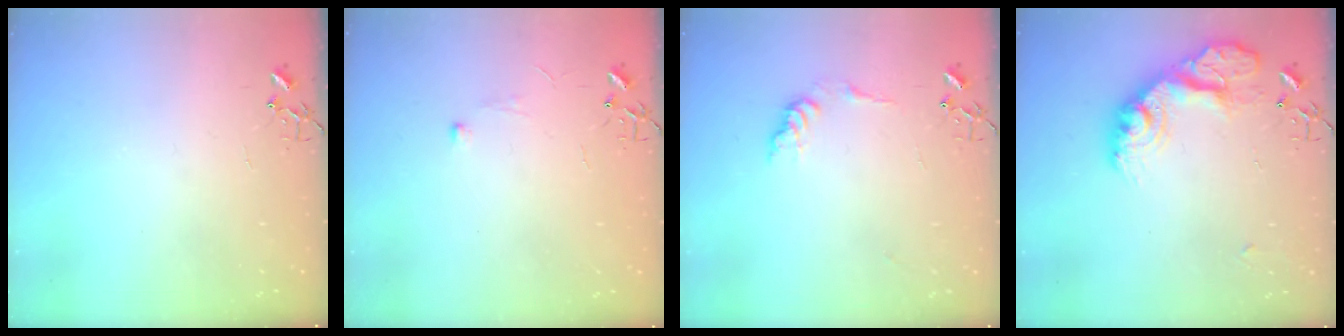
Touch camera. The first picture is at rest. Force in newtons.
{"total": 5.1, "press": 5.0, "slide": 0.6}
{"total": 8.4, "press": 8.4, "slide": 0.4}
{"total": 18.8, "press": 18.7, "slide": 1.6}